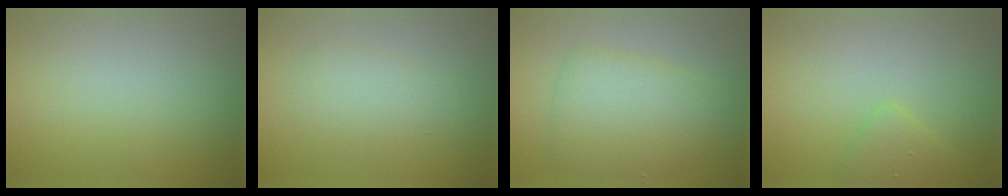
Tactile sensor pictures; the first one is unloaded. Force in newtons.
{"total": 2.4, "press": 2.4, "slide": 0.1}
{"total": 5.4, "press": 5.4, "slide": 0.2}
{"total": 1.8, "press": 1.8, "slide": 0.1}